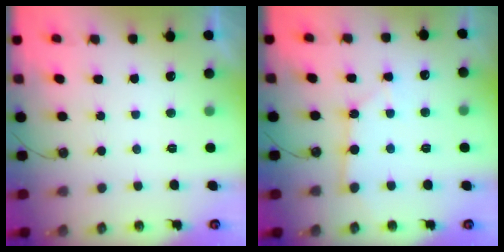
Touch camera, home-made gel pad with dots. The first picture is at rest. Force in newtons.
{"total": 3.1, "press": 3.1, "slide": 0.2}